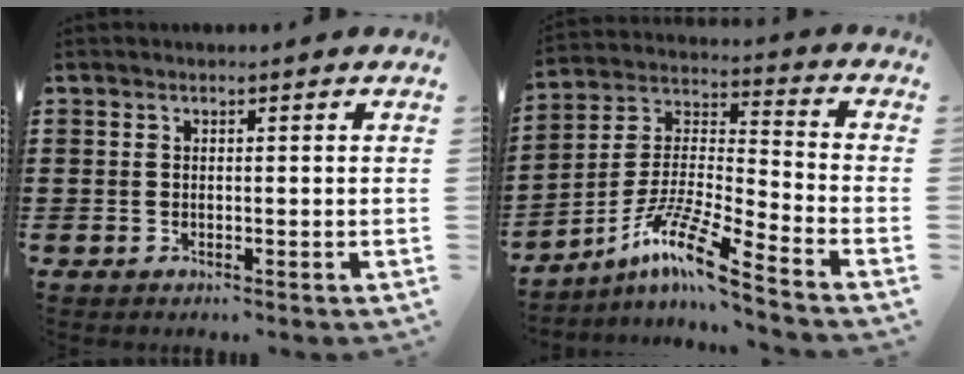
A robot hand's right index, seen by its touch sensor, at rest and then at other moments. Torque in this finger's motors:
{"motor_torque": [1.13, 1.01, 0.19, 0.05]}